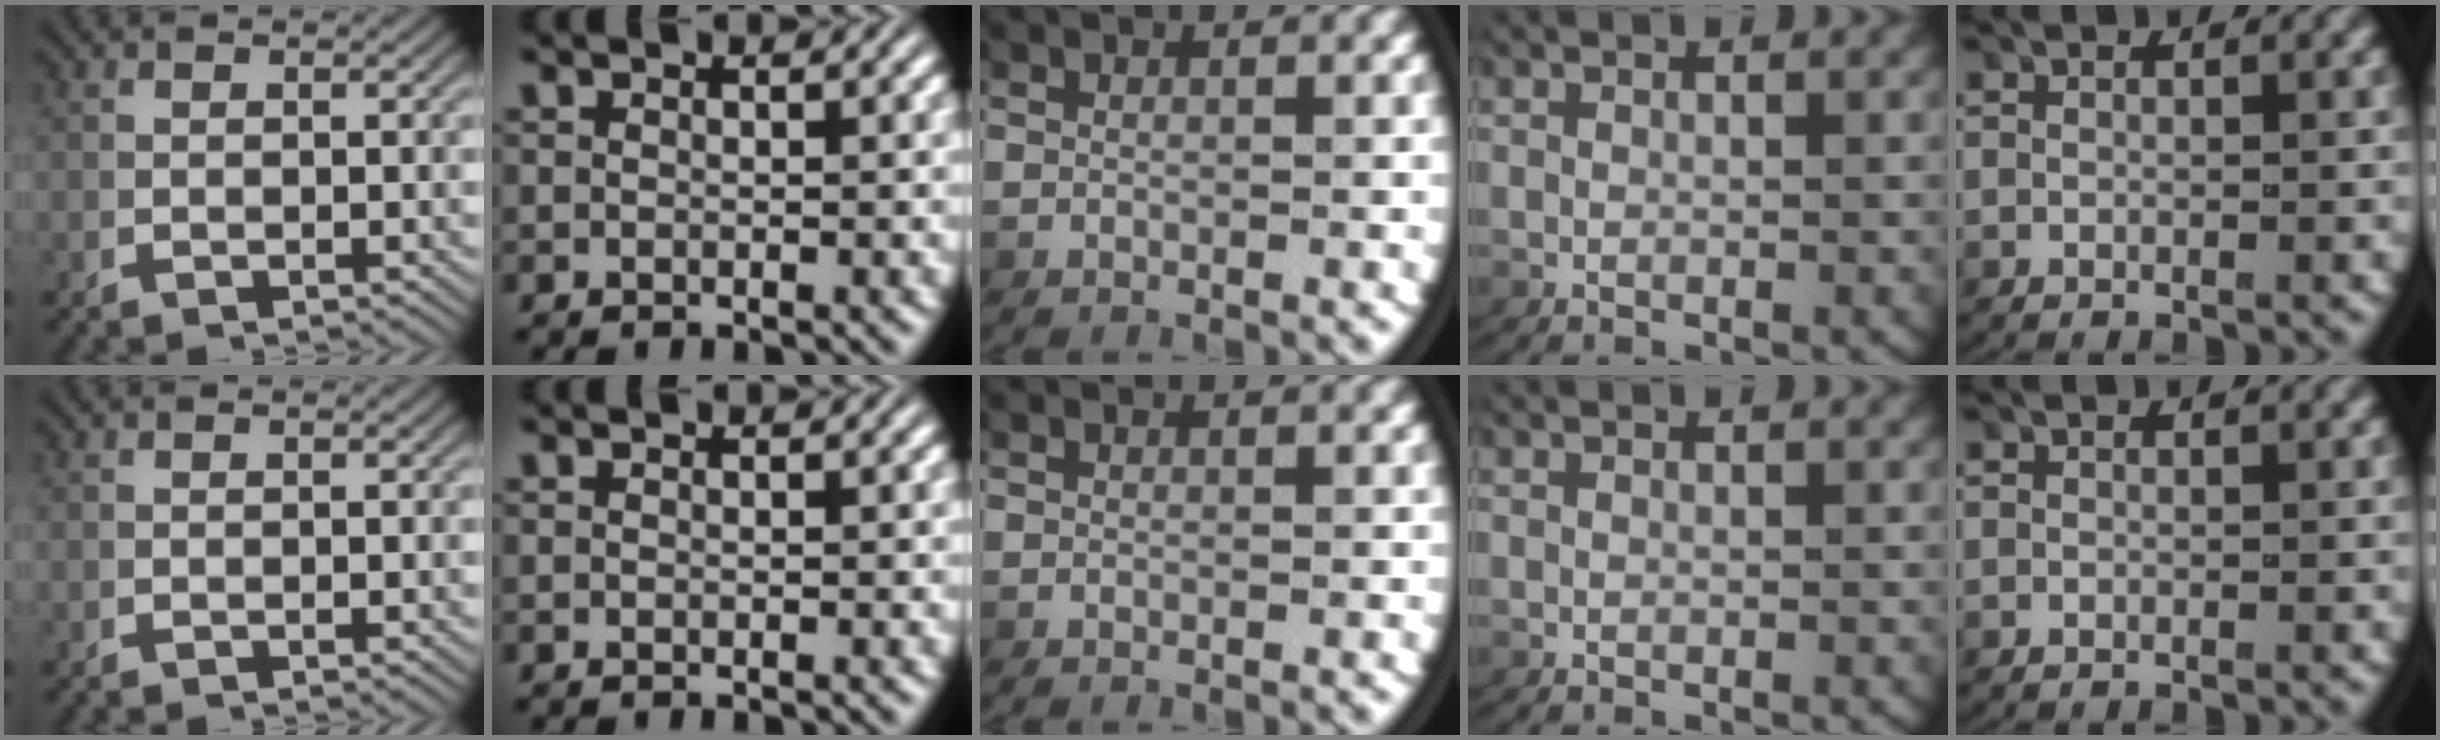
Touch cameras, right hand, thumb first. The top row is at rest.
{}